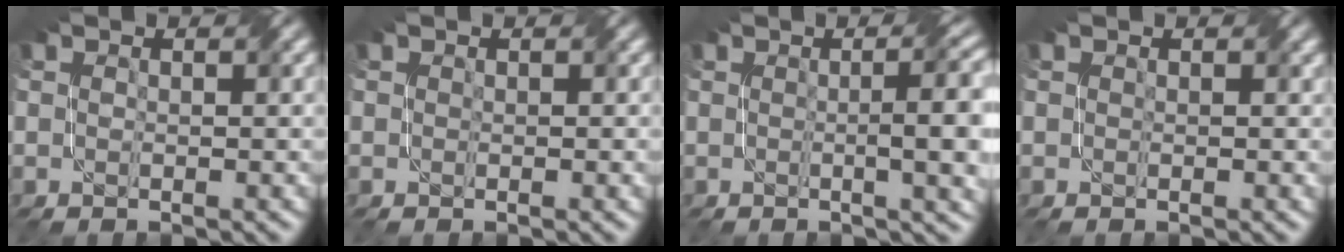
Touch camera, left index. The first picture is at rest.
{"total": 0.8, "force": [0.2, 0.5, 0.6], "torque": [-0.007, 0.001, 0.004]}
{"total": 7.0, "force": [0.3, 2.0, 6.7], "torque": [-0.064, 0.009, 0.006]}
{"total": 0.7, "force": [0.2, 0.4, 0.4], "torque": [-0.006, 0.001, 0.005]}